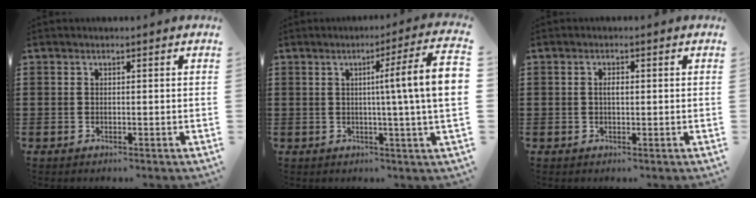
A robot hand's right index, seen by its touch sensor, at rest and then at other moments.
{"total": 9.0, "force": [0.8, -0.9, 8.9], "torque": [-0.147, -0.014, 0.004]}
{"total": 1.6, "force": [0.1, 0.6, 1.5], "torque": [-0.030, 0.003, 0.000]}